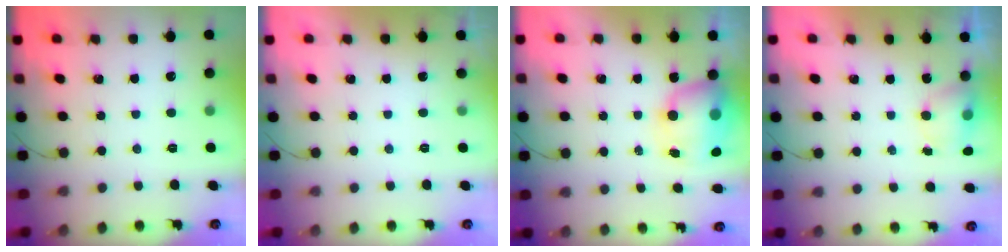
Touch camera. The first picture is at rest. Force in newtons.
{"total": 0.0}
{"total": 11.2, "press": 10.9, "slide": 2.8}
{"total": 4.6, "press": 4.5, "slide": 0.4}